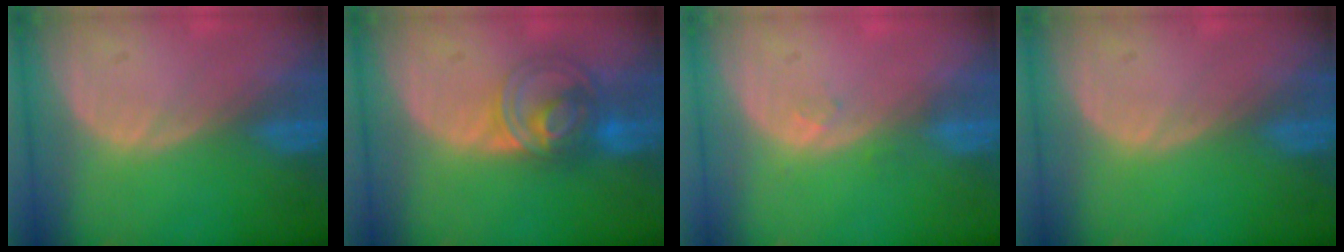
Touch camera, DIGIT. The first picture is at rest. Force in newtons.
{"total": 7.1, "press": 6.5, "slide": 2.9}
{"total": 1.1, "press": 1.0, "slide": 0.4}
{"total": 0.0}